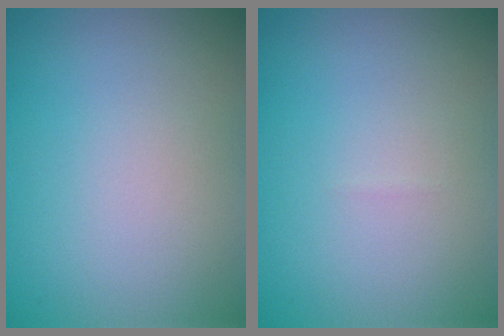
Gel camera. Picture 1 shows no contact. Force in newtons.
{"total": 0.0}